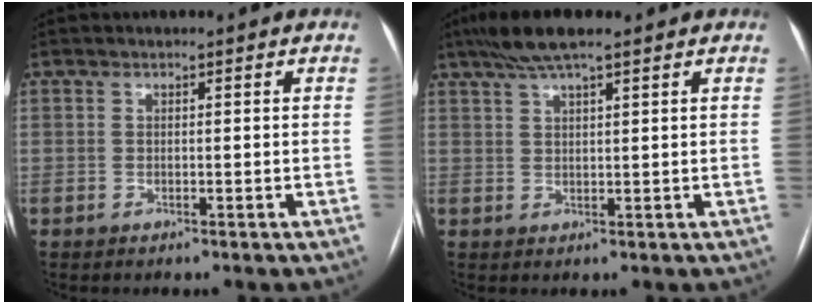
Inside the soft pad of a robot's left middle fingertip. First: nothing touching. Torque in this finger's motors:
{"motor_torque": [0.75, -0.81, 0.35, 0.11]}